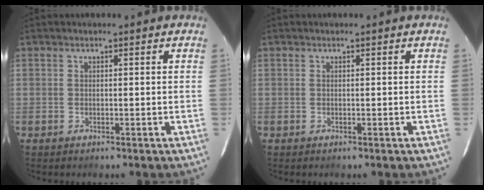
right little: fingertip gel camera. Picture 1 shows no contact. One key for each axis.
{"total": 0.0}